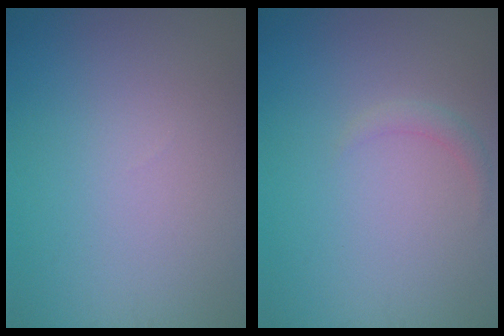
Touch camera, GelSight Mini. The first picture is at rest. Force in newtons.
{"total": 1.0, "press": 1.0, "slide": 0.0}